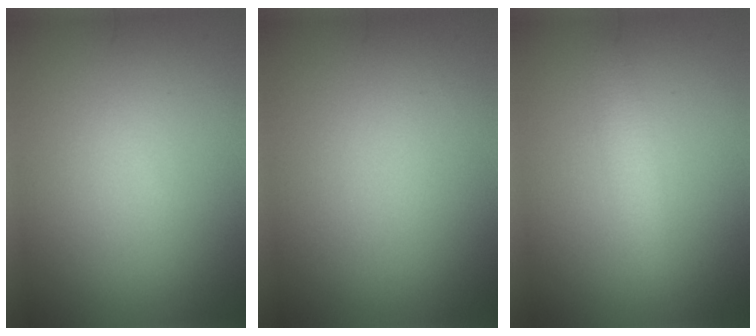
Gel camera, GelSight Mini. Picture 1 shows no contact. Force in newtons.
{"total": 0.0}
{"total": 2.0, "press": 2.0, "slide": 0.0}